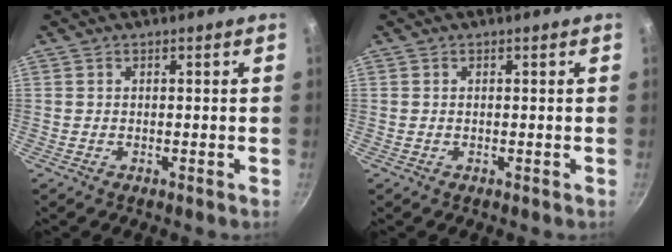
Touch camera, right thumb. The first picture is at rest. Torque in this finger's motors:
{"motor_torque": [-0.14, 0.05, 0.22, -0.04, 0.01]}